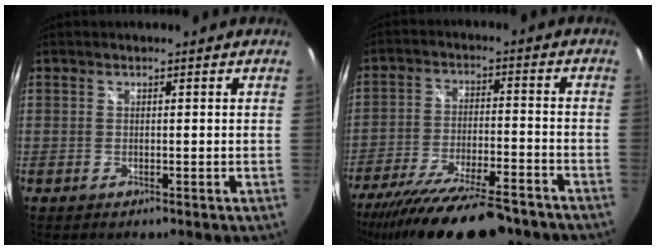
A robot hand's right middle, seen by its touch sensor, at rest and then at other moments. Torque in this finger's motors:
{"motor_torque": [1.09, -1.05, 0.35, 0.13]}